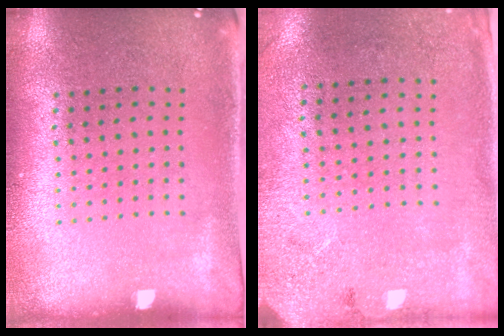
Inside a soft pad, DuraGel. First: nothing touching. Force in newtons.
{"total": 2.6, "press": 2.1, "slide": 1.6}